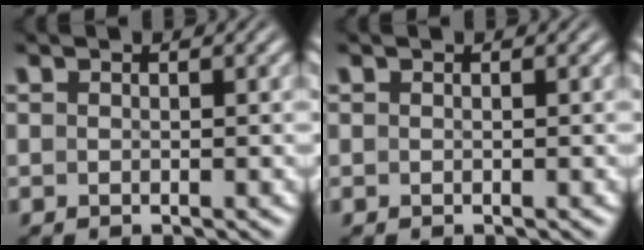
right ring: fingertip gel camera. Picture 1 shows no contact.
{"total": 0.0}